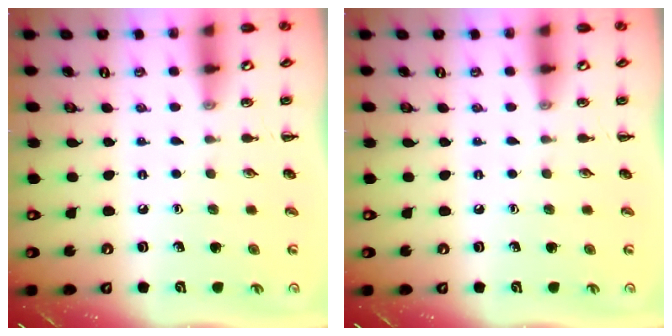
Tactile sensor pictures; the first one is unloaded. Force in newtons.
{"total": 0.0}